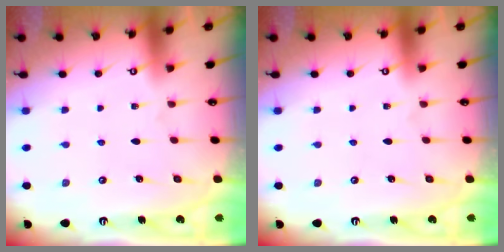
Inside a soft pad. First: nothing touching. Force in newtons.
{"total": 0.0}